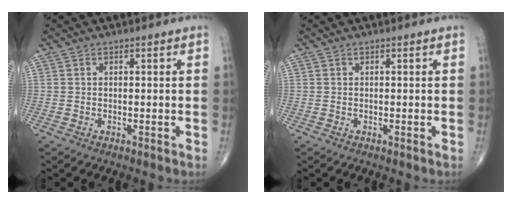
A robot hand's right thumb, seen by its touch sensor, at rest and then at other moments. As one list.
[{"total": 0.0}]